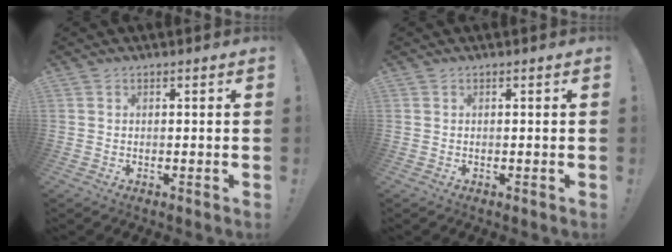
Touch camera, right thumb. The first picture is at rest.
{"total": 0.0}